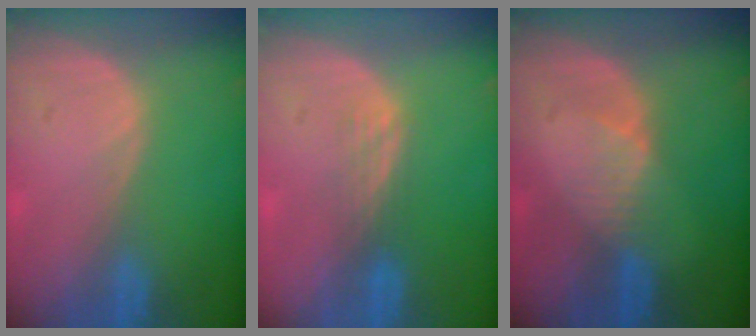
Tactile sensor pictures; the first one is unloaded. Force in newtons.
{"total": 2.2, "press": 2.2, "slide": 0.2}
{"total": 2.7, "press": 2.7, "slide": 0.3}